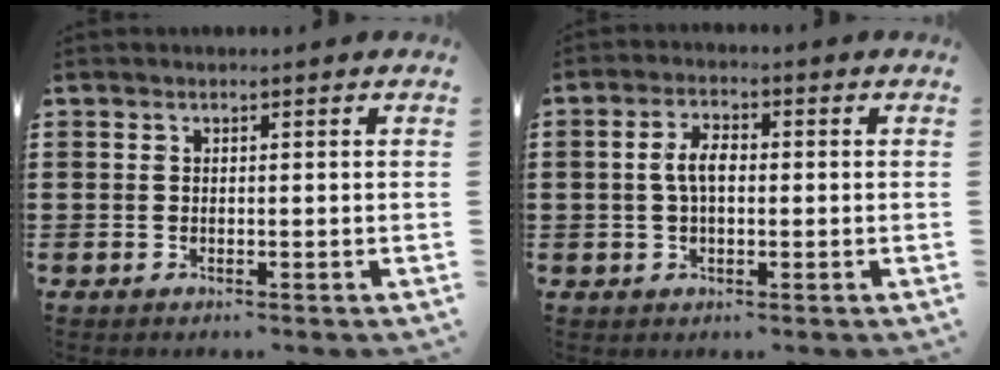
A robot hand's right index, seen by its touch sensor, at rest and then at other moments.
{"total": 4.3, "force": [0.1, 2.2, 3.7], "torque": [-0.080, 0.006, -0.002]}